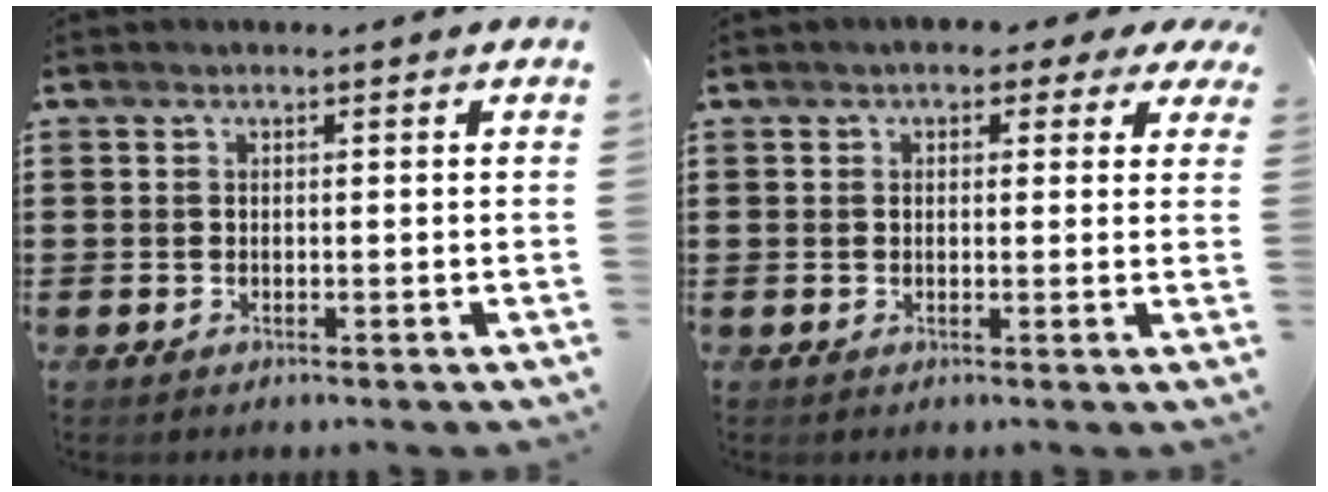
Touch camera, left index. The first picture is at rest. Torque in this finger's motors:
{"motor_torque": [2.14, 0.00, 0.50, 0.00]}